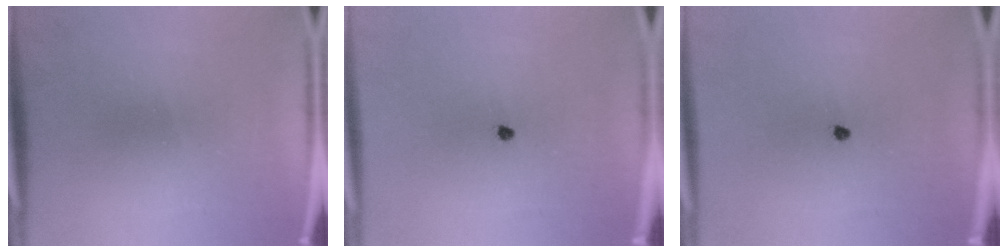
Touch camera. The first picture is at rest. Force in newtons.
{"total": 0.7}
{"total": 0.7}